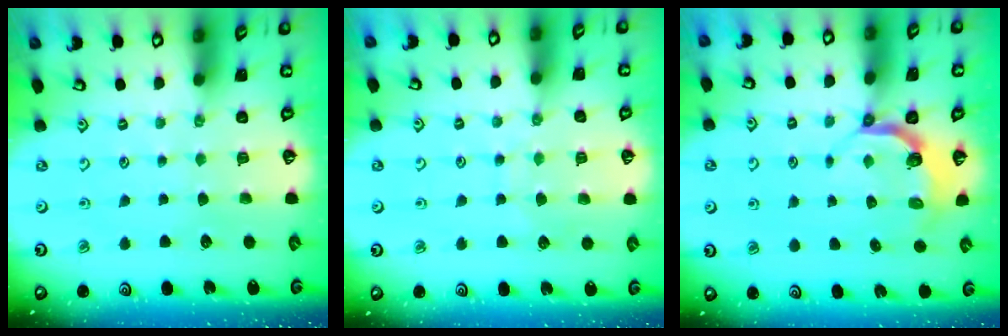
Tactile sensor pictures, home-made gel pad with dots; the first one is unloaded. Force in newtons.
{"total": 6.8, "press": 6.8, "slide": 0.6}
{"total": 4.6, "press": 3.1, "slide": 3.3}